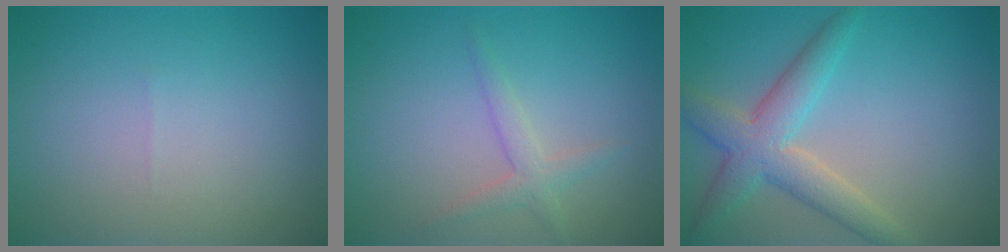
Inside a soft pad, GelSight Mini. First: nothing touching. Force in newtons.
{"total": 1.8, "press": 1.8, "slide": 0.1}
{"total": 4.8, "press": 4.8, "slide": 0.3}